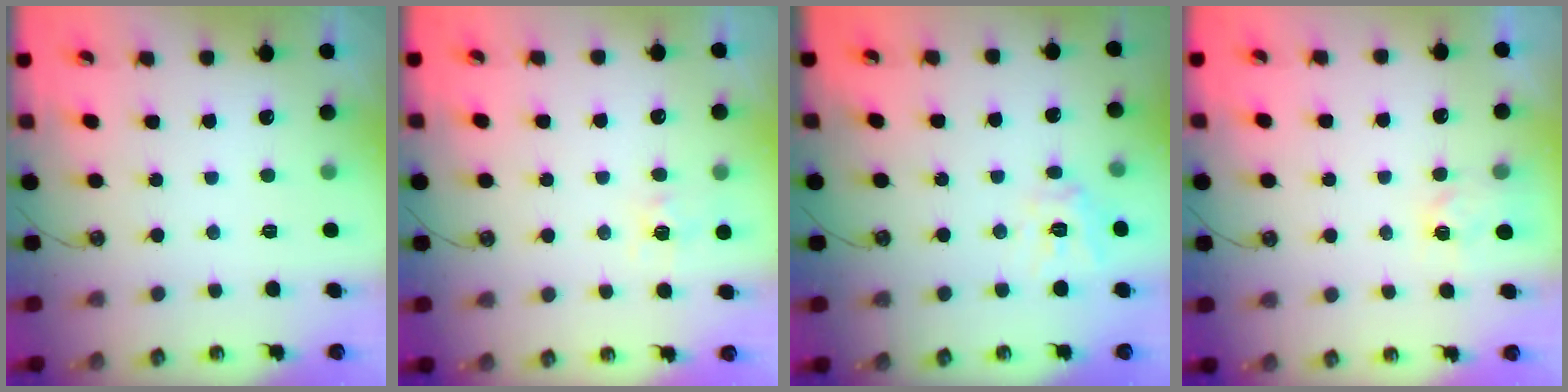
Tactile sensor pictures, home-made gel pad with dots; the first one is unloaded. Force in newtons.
{"total": 6.4, "press": 6.3, "slide": 0.8}
{"total": 11.2, "press": 11.1, "slide": 1.0}
{"total": 3.5, "press": 3.5, "slide": 0.3}